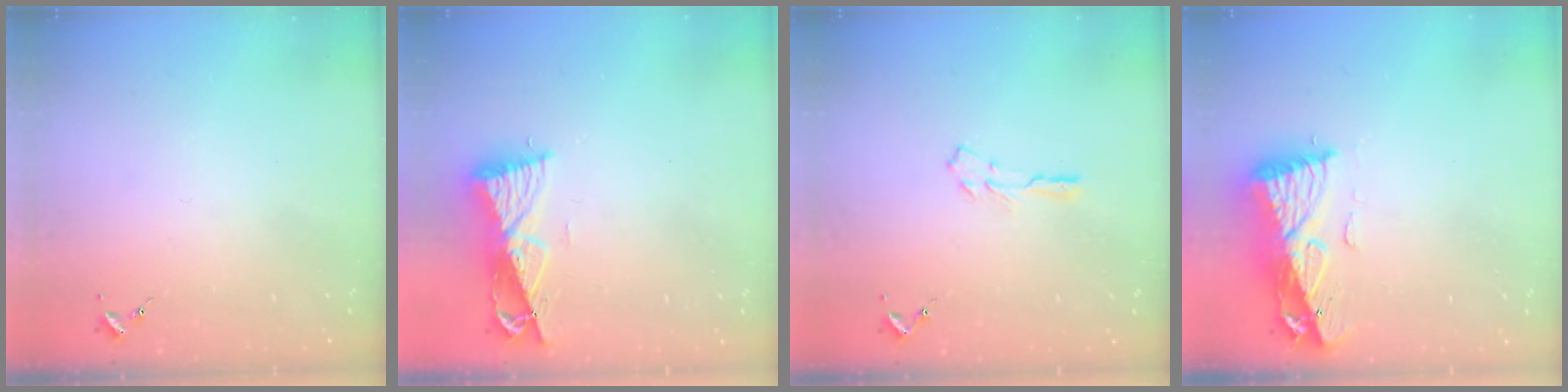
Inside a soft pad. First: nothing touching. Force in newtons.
{"total": 8.9, "press": 8.9, "slide": 1.1}
{"total": 4.3, "press": 4.3, "slide": 0.3}
{"total": 11.0, "press": 11.0, "slide": 1.3}